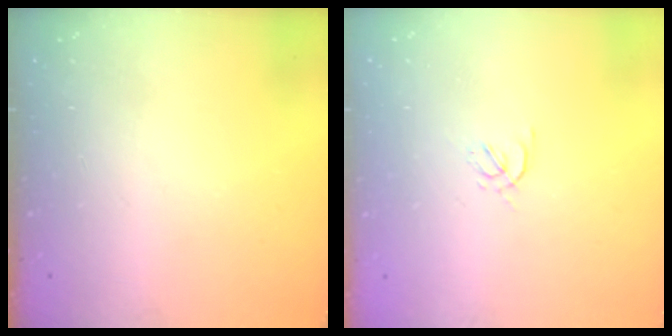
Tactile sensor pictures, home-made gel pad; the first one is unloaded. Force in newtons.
{"total": 1.6, "press": 1.6, "slide": 0.4}